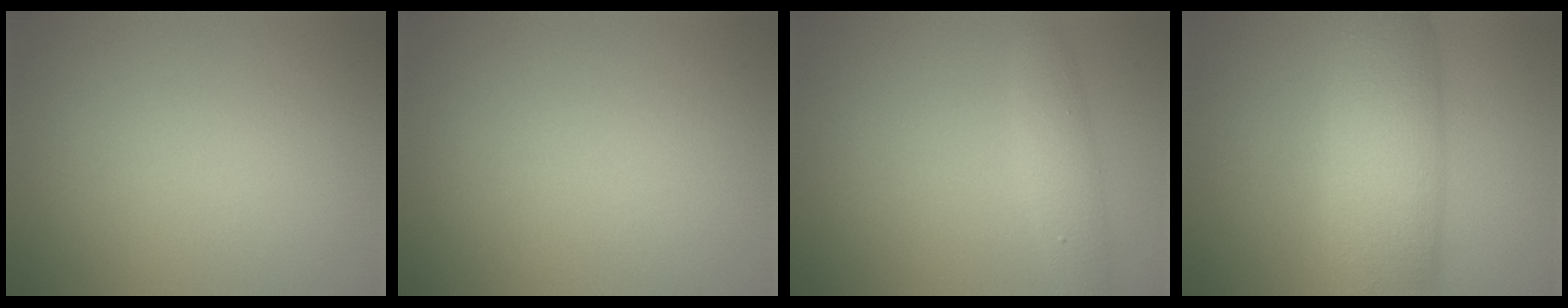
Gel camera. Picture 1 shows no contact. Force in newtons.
{"total": 0.0}
{"total": 2.4, "press": 2.4, "slide": 0.1}
{"total": 8.3, "press": 8.3, "slide": 0.1}